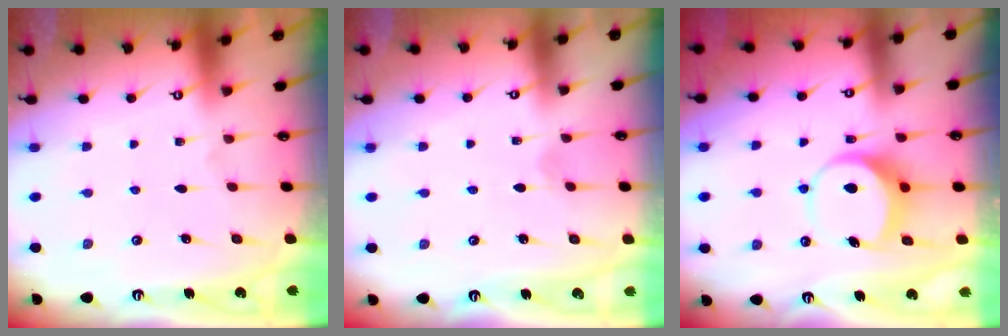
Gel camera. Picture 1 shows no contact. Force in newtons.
{"total": 1.2, "press": 1.2, "slide": 0.1}
{"total": 7.0, "press": 7.0, "slide": 0.9}